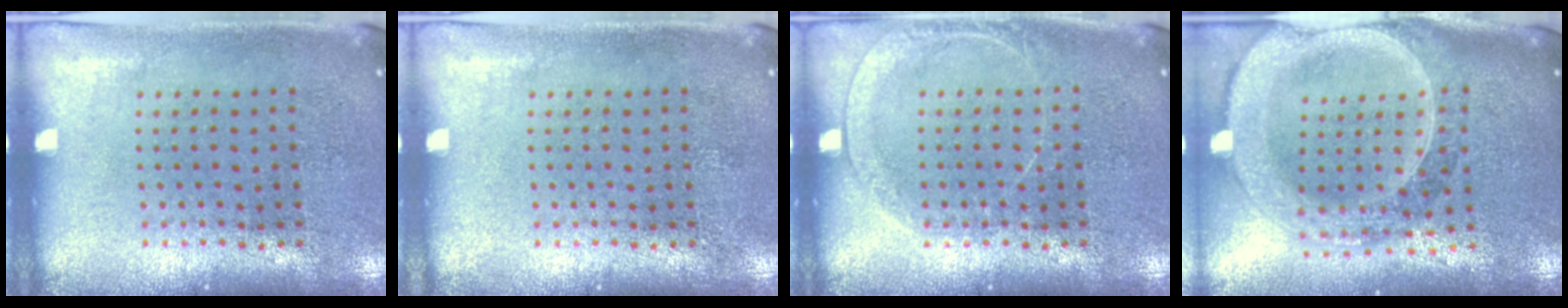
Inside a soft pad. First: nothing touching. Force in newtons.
{"total": 0.0}
{"total": 1.4, "press": 1.4, "slide": 0.1}
{"total": 2.9, "press": 2.5, "slide": 1.5}